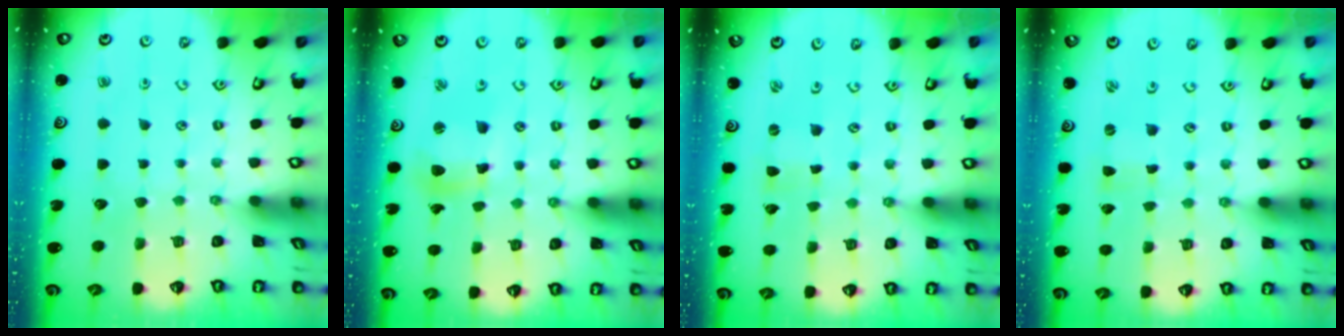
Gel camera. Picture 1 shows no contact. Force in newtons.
{"total": 9.7, "press": 9.7, "slide": 1.1}
{"total": 0.0}
{"total": 0.0}